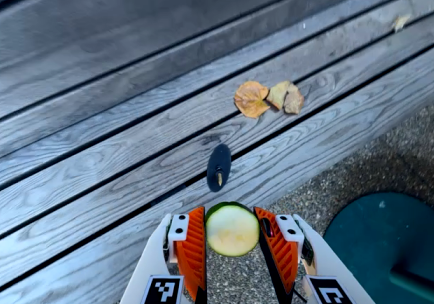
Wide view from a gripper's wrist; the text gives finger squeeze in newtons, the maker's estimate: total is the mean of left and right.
{"total": 7.3, "left": 6.9, "right": 7.7}